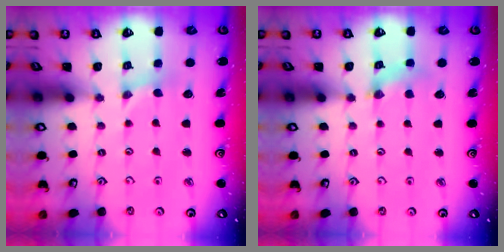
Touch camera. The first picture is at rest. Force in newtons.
{"total": 2.8, "press": 2.8, "slide": 0.3}